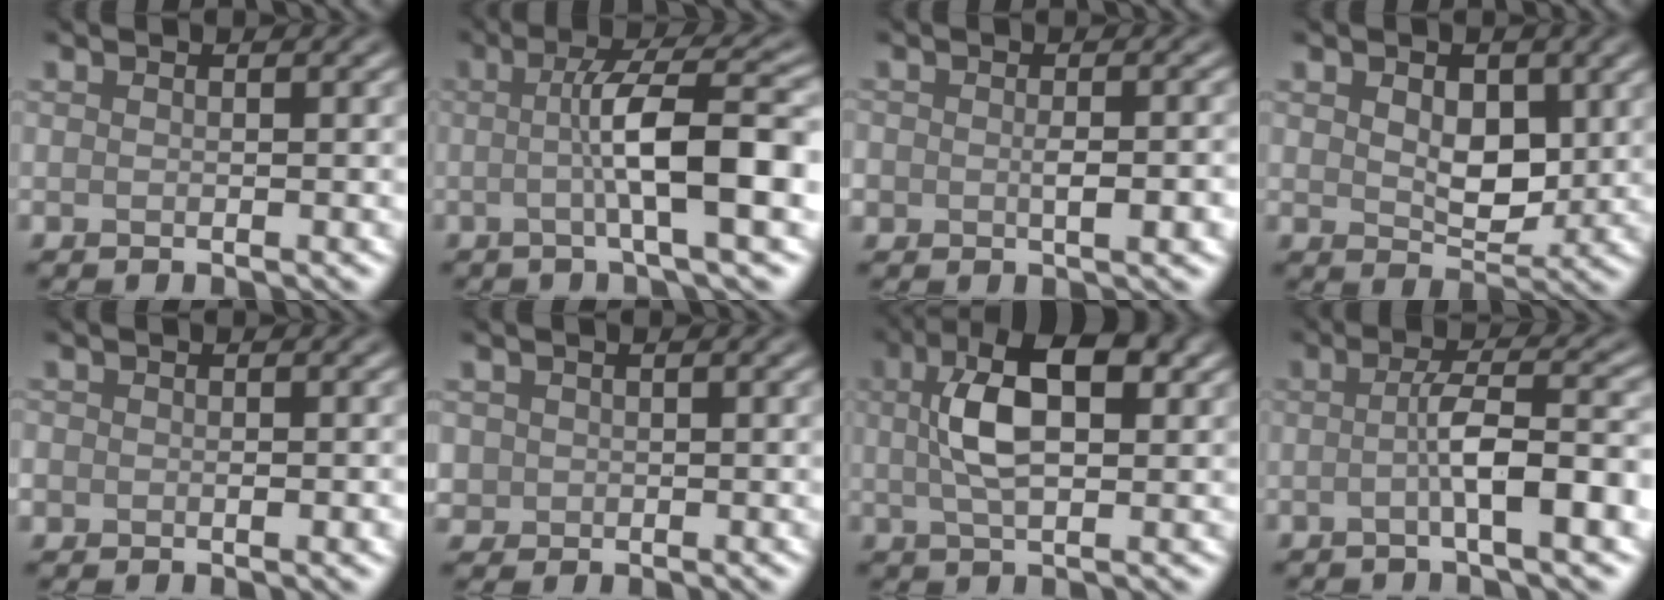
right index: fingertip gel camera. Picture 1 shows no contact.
{"total": 7.8, "force": [-0.5, 1.4, 7.7], "torque": [-0.115, 0.009, -0.013]}
{"total": 4.0, "force": [-0.9, 2.4, 3.1], "torque": [-0.039, -0.012, -0.006]}
{"total": 4.2, "force": [0.9, 2.8, 3.1], "torque": [-0.053, -0.007, 0.016]}
{"total": 2.6, "force": [-0.6, 1.9, 1.7], "torque": [-0.012, -0.003, -0.004]}
{"total": 1.3, "force": [0.1, 1.3, 0.1], "torque": [0.005, -0.003, 0.004]}
{"total": 7.6, "force": [1.8, 3.4, 6.5], "torque": [-0.116, 0.014, 0.027]}
{"total": 6.2, "force": [-1.3, 1.1, 5.9], "torque": [-0.096, 0.013, -0.030]}